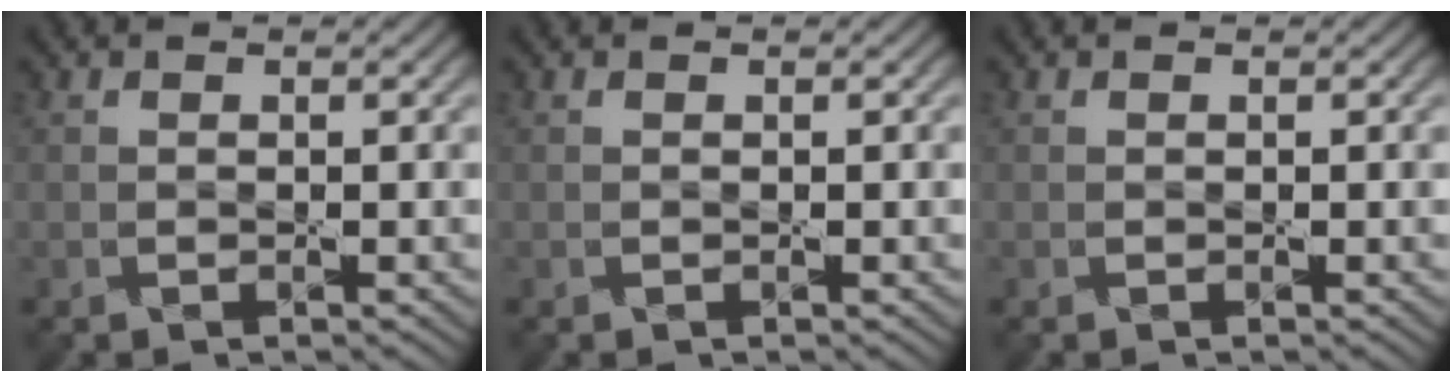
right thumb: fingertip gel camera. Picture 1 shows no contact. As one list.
[{"total": 0.0}, {"total": 0.0}]